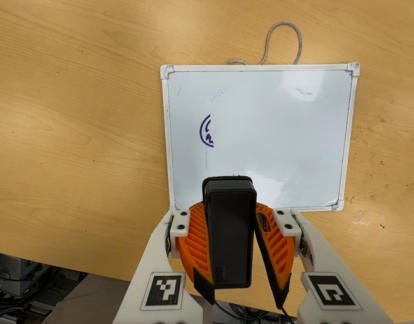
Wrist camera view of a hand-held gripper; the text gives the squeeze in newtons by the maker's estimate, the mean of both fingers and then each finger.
{"total": 9.0, "left": 9.2, "right": 8.9}